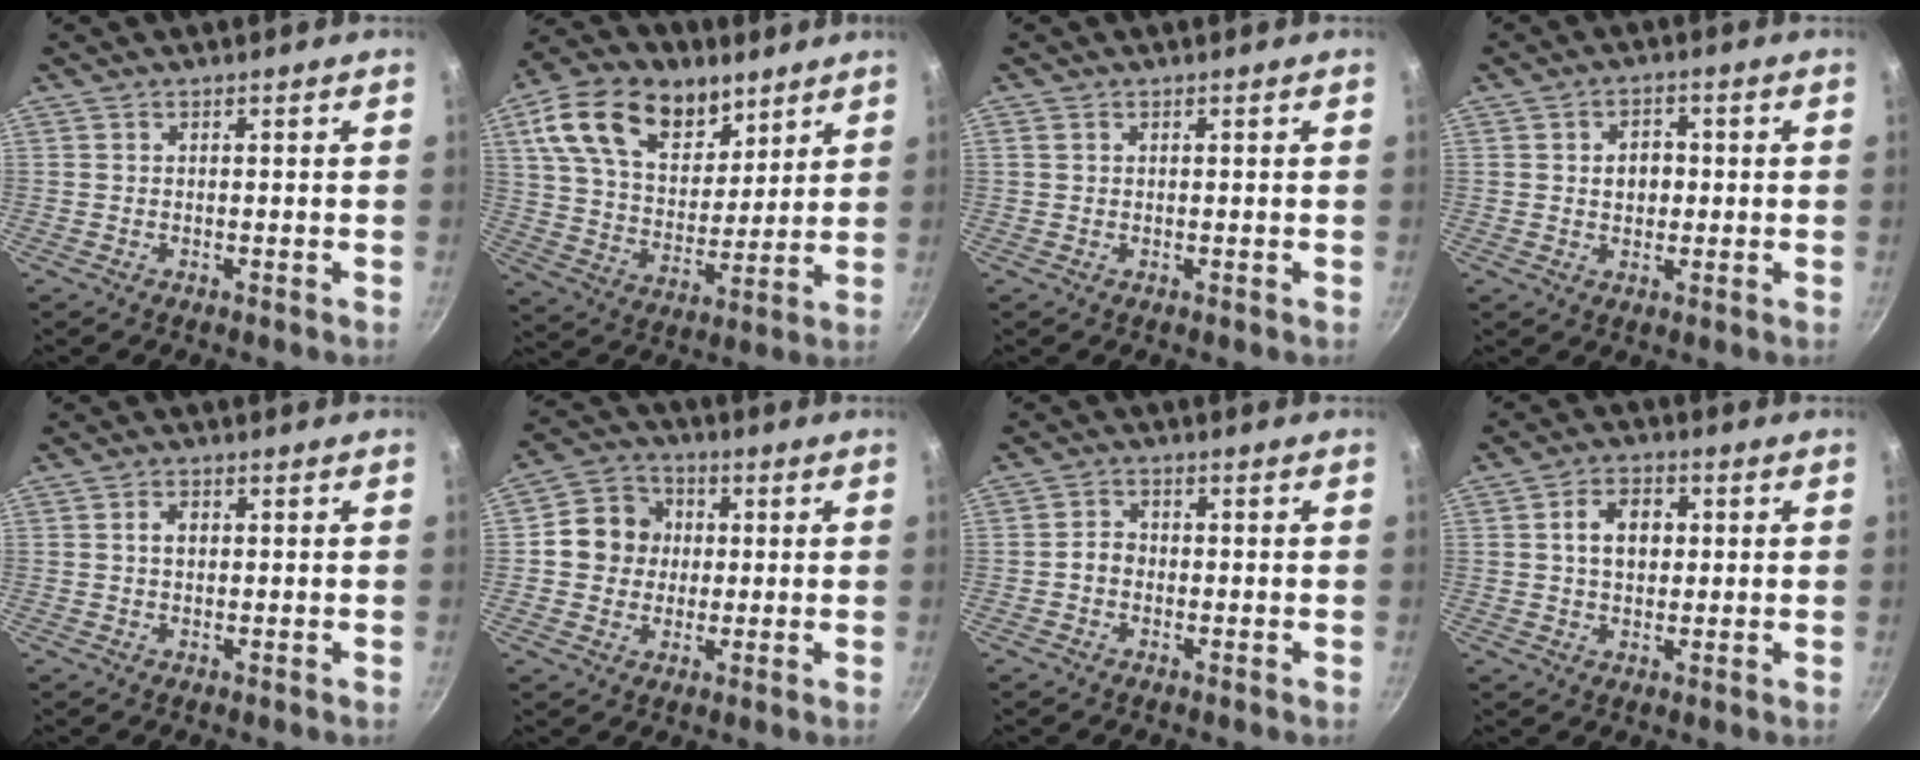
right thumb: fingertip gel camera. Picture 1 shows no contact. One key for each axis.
{"total": 20.5, "fx": 10.6, "fy": 12.9, "fz": 11.9, "tx": -0.181, "ty": -0.039, "tz": 0.182}
{"total": 0.8, "fx": 0.4, "fy": 0.7, "fz": 0.3, "tx": -0.006, "ty": 0.002, "tz": 0.005}
{"total": 4.7, "fx": 0.3, "fy": 3.7, "fz": 2.9, "tx": -0.023, "ty": 0.006, "tz": 0.003}
{"total": 2.2, "fx": 0.3, "fy": 1.5, "fz": 1.5, "tx": -0.019, "ty": 0.004, "tz": 0.005}
{"total": 9.6, "fx": 0.8, "fy": 8.8, "fz": 3.7, "tx": -0.027, "ty": 0.014, "tz": -0.001}
{"total": 2.8, "fx": -0.7, "fy": 2.3, "fz": 1.4, "tx": -0.010, "ty": 0.015, "tz": -0.016}
{"total": 7.1, "fx": 1.1, "fy": 5.1, "fz": 4.8, "tx": -0.056, "ty": 0.010, "tz": 0.013}